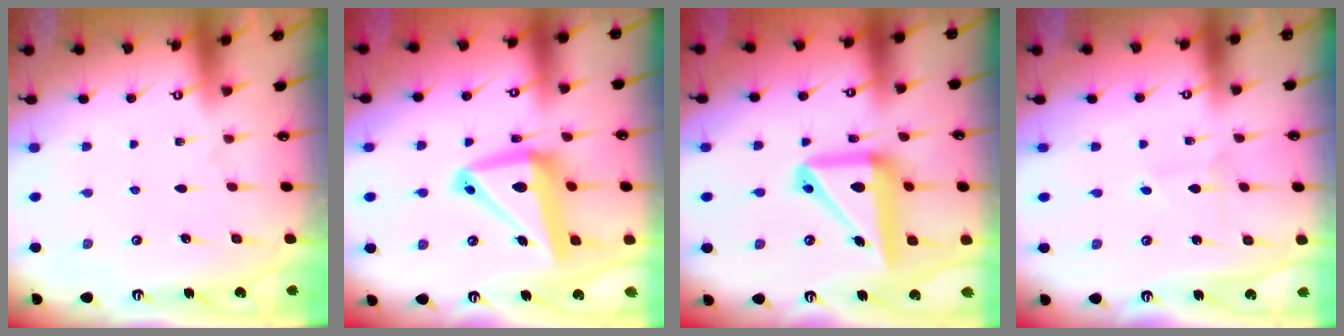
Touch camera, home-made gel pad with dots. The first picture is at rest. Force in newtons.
{"total": 15.2, "press": 15.0, "slide": 2.0}
{"total": 16.7, "press": 16.6, "slide": 2.1}
{"total": 1.5, "press": 1.4, "slide": 0.2}